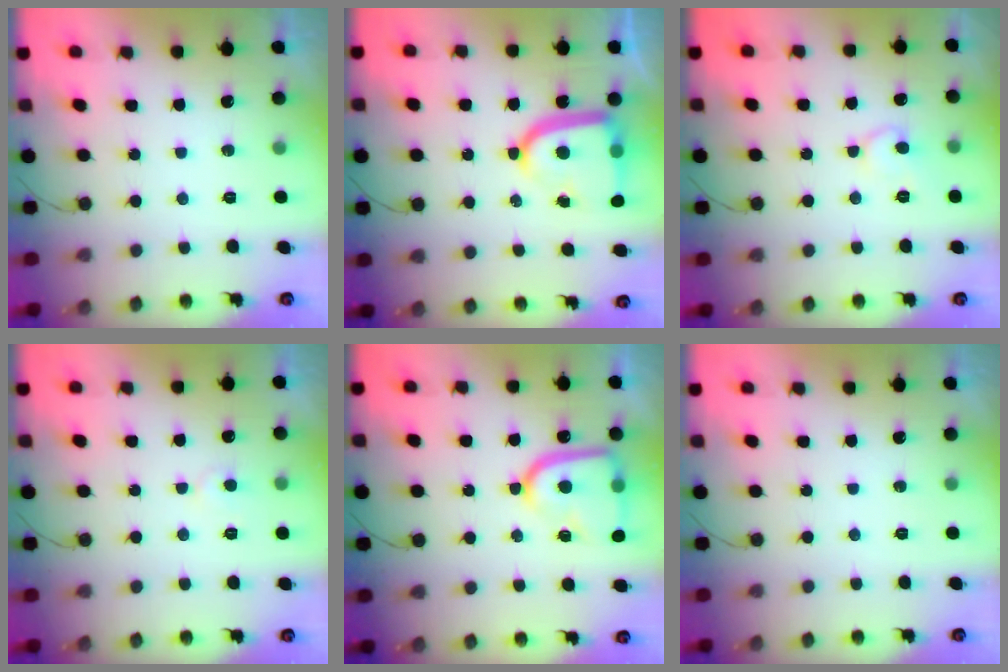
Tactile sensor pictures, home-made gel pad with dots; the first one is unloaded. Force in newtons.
{"total": 14.9, "press": 14.8, "slide": 1.6}
{"total": 6.7, "press": 6.7, "slide": 0.5}
{"total": 3.6, "press": 3.6, "slide": 0.4}
{"total": 16.2, "press": 16.1, "slide": 1.5}
{"total": 0.0}